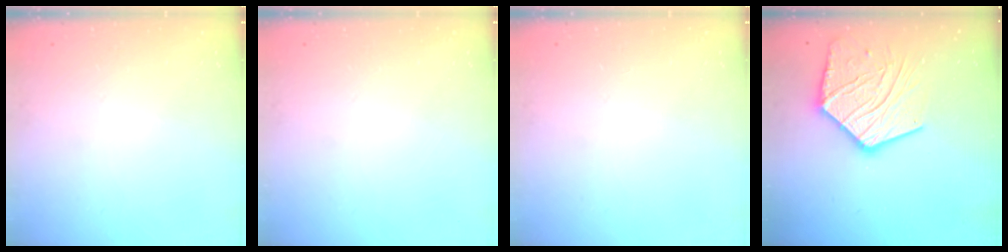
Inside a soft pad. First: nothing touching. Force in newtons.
{"total": 0.0}
{"total": 0.0}
{"total": 19.2, "press": 19.1, "slide": 1.4}